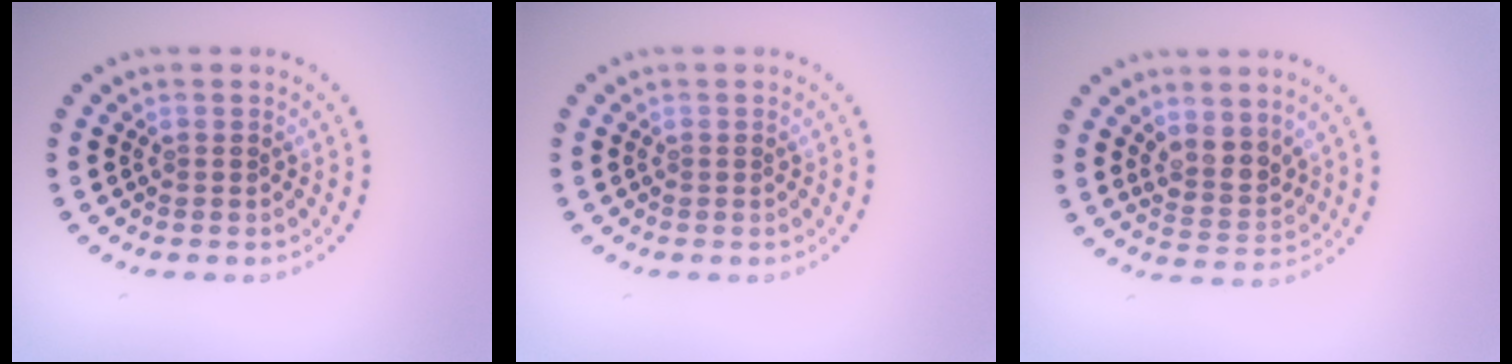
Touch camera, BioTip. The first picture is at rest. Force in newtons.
{"total": 0.0}
{"total": 2.6, "press": 2.1, "slide": 1.5}